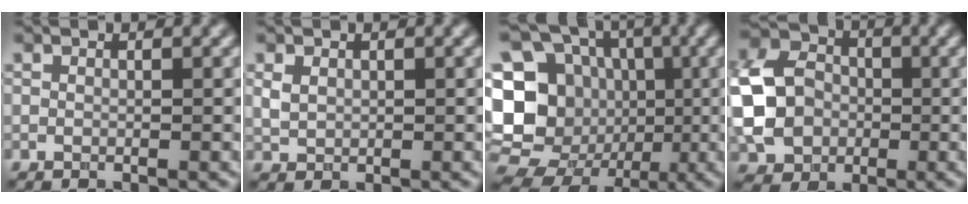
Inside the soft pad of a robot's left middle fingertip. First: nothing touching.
{"total": 1.4, "force": [0.5, 1.0, 0.8], "torque": [-0.018, 0.000, 0.013]}
{"total": 18.8, "force": [-1.5, 17.3, 7.2], "torque": [-0.193, 0.023, -0.051]}
{"total": 8.1, "force": [-1.1, 6.6, 4.6], "torque": [-0.107, 0.007, -0.036]}